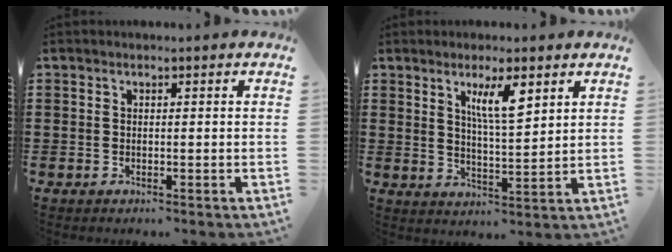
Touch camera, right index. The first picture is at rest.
{"total": 6.4, "force": [3.4, 1.6, 5.2], "torque": [-0.104, 0.004, 0.055]}